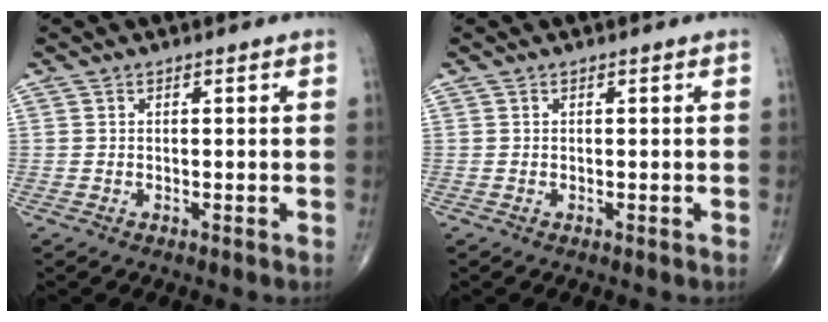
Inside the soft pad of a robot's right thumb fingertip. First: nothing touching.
{"total": 0.0}